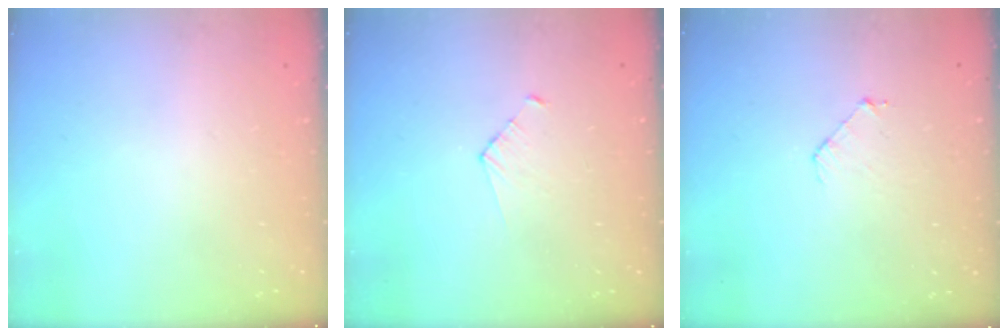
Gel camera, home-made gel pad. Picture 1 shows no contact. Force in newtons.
{"total": 2.8, "press": 2.8, "slide": 0.2}
{"total": 4.5, "press": 4.5, "slide": 0.3}